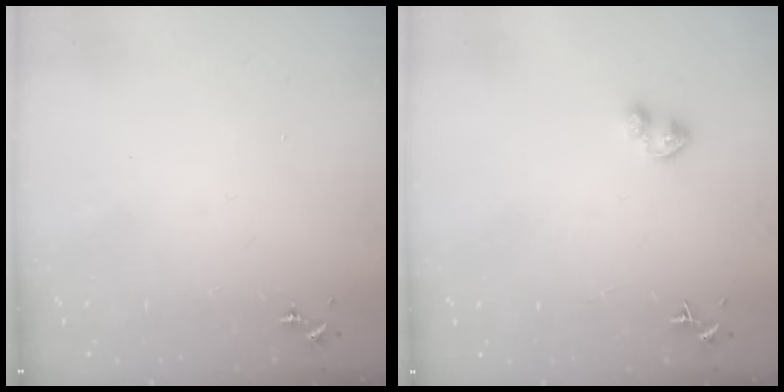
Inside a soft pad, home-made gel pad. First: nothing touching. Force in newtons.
{"total": 4.8, "press": 4.8, "slide": 0.5}